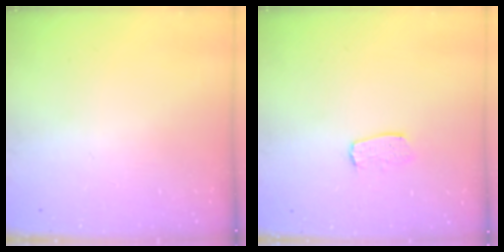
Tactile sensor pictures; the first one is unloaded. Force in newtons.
{"total": 5.8, "press": 5.8, "slide": 0.4}